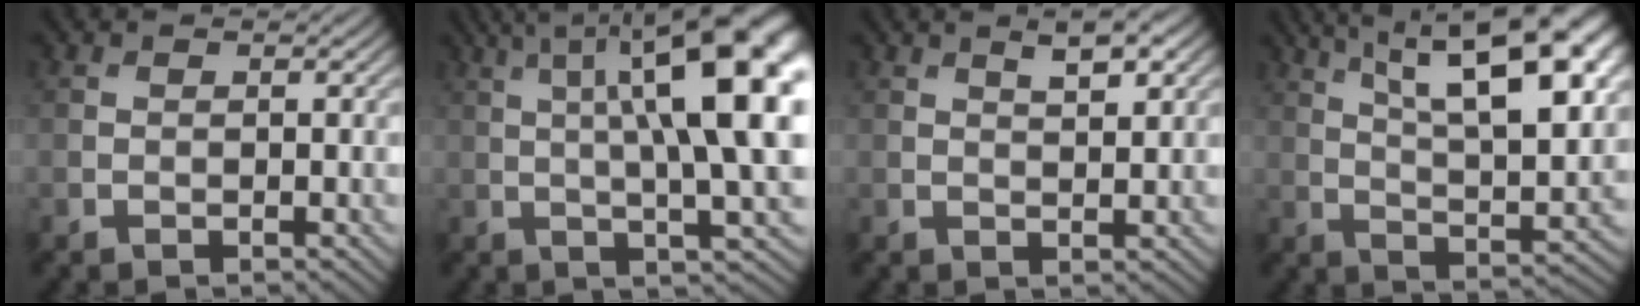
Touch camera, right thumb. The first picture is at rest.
{"total": 16.5, "force": [4.0, 4.4, 15.4], "torque": [-0.211, 0.032, 0.064]}
{"total": 3.7, "force": [2.0, 1.0, 2.9], "torque": [-0.047, -0.003, 0.037]}
{"total": 18.4, "force": [8.6, 7.0, 14.6], "torque": [-0.223, 0.028, 0.129]}